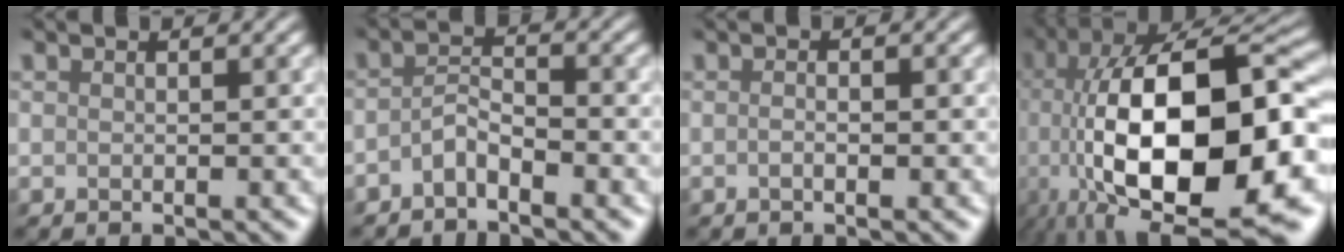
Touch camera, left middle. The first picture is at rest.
{"total": 1.9, "force": [-1.6, 0.3, 1.0], "torque": [-0.028, 0.008, -0.032]}
{"total": 0.8, "force": [-0.3, 0.2, 0.7], "torque": [-0.006, 0.002, -0.007]}
{"total": 18.8, "force": [-1.0, 8.8, 16.6], "torque": [-0.283, 0.020, -0.003]}